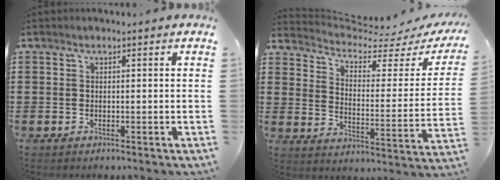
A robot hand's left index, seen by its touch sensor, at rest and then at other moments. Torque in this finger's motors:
{"motor_torque": [0.00, 0.00, 0.09, 0.00]}